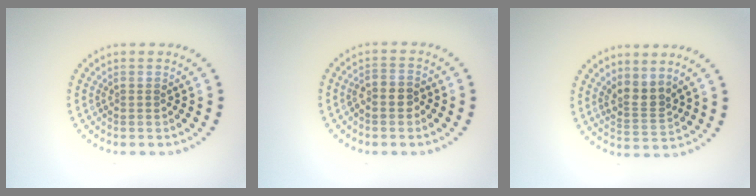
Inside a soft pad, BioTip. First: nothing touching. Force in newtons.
{"total": 2.0, "press": 1.8, "slide": 1.0}
{"total": 2.6, "press": 2.0, "slide": 1.6}